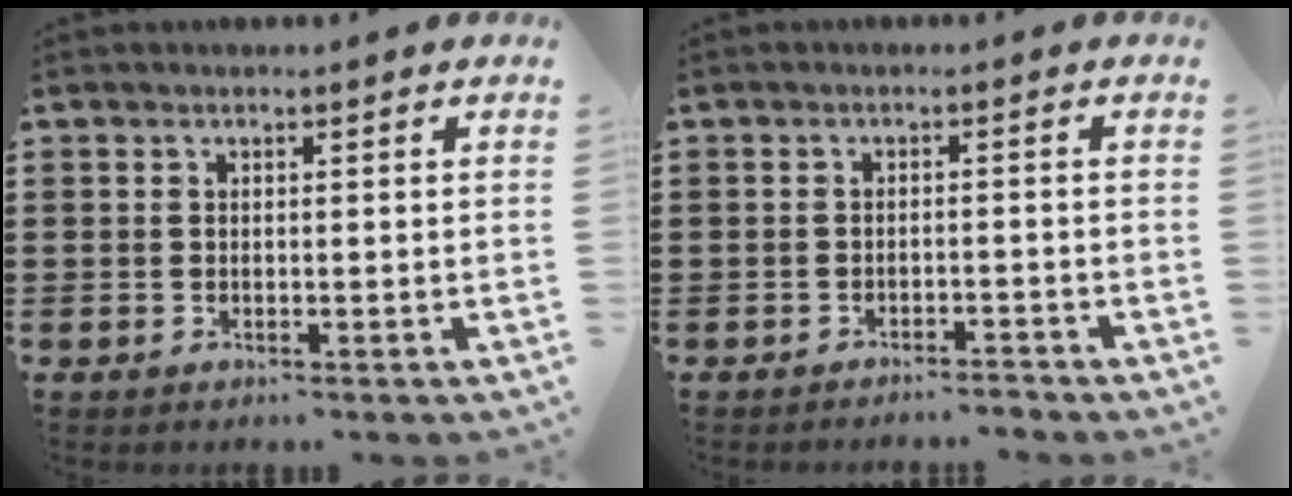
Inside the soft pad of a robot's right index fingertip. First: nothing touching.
{"total": 2.0, "force": [-1.9, 0.1, 0.2], "torque": [-0.010, 0.002, -0.041]}